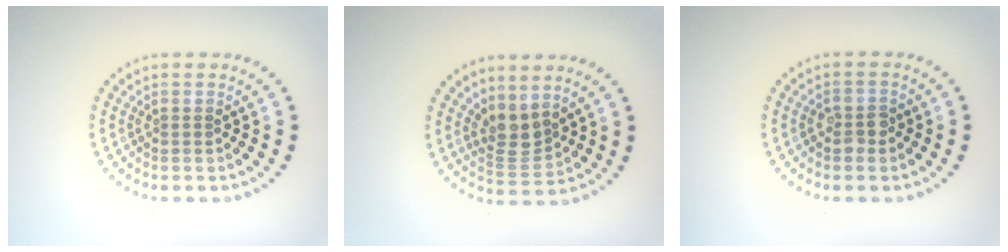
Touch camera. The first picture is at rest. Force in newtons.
{"total": 2.7, "press": 2.2, "slide": 1.7}
{"total": 1.8, "press": 1.8, "slide": 0.3}